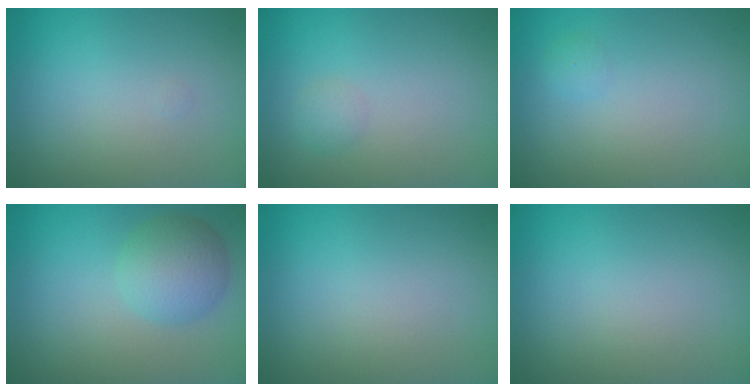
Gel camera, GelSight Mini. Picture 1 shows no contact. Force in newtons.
{"total": 1.0, "press": 1.0, "slide": 0.0}
{"total": 0.7, "press": 0.7, "slide": 0.1}
{"total": 3.8, "press": 3.8, "slide": 0.1}
{"total": 0.0}
{"total": 0.0}